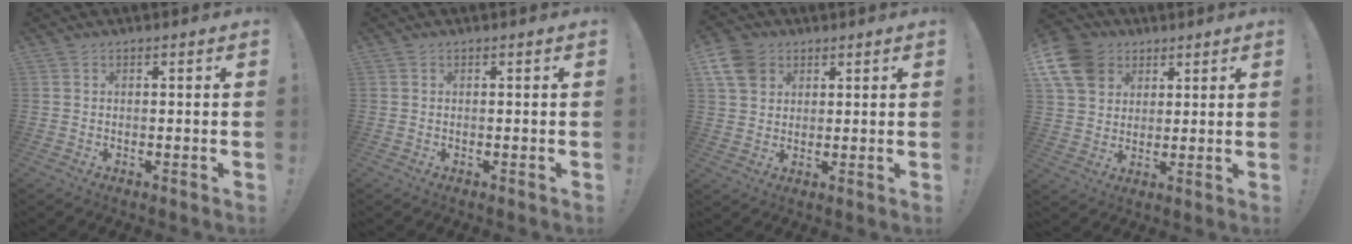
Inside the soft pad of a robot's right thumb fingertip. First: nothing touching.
{"total": 0.0}
{"total": 8.5, "force": [4.2, 6.4, 3.6], "torque": [-0.068, -0.018, 0.085]}
{"total": 12.6, "force": [5.4, 10.0, 5.3], "torque": [-0.090, -0.031, 0.110]}